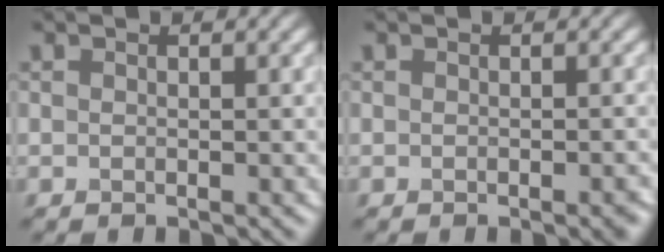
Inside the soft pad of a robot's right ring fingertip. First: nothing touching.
{"total": 0.7, "force": [-0.5, 0.2, 0.5], "torque": [-0.004, -0.001, -0.005]}